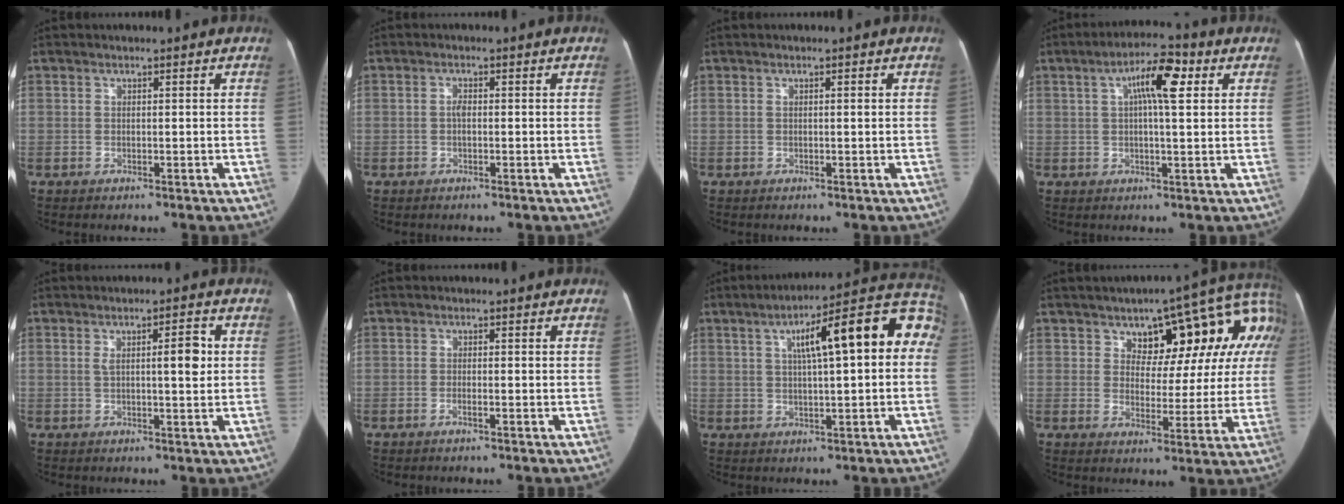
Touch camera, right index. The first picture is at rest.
{"total": 1.3, "force": [-0.1, 0.5, 1.1], "torque": [-0.022, 0.003, -0.004]}
{"total": 0.9, "force": [0.2, 0.1, 0.9], "torque": [-0.016, 0.005, 0.004]}
{"total": 8.1, "force": [2.6, 1.6, 7.5], "torque": [-0.129, 0.022, 0.039]}
{"total": 5.0, "force": [0.9, 1.0, 4.9], "torque": [-0.075, 0.008, 0.013]}
{"total": 0.8, "force": [-0.6, -0.1, 0.5], "torque": [-0.009, -0.004, -0.014]}
{"total": 16.3, "force": [3.9, 3.7, 15.4], "torque": [-0.205, 0.054, 0.048]}
{"total": 13.3, "force": [6.1, 6.9, 9.6], "torque": [-0.106, 0.034, 0.073]}